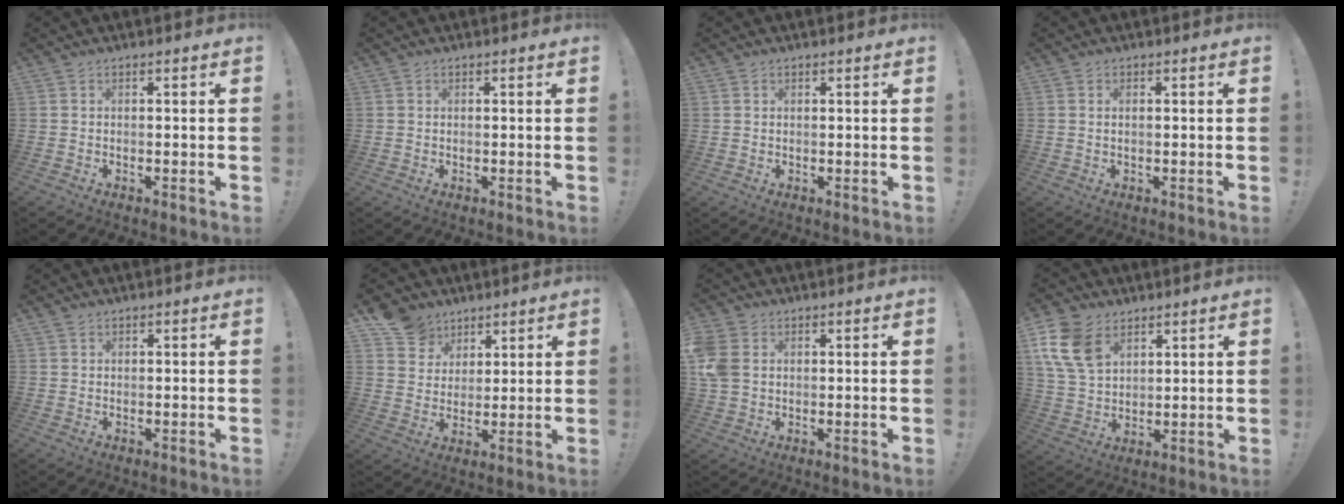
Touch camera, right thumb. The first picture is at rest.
{"total": 1.2, "force": [0.3, 1.2, -0.1], "torque": [0.010, -0.005, 0.002]}
{"total": 2.4, "force": [1.0, 2.2, 0.0], "torque": [0.003, -0.007, 0.017]}
{"total": 1.1, "force": [0.4, 0.2, 1.0], "torque": [-0.019, 0.001, 0.006]}
{"total": 0.6, "force": [0.4, 0.4, -0.1], "torque": [0.002, 0.000, 0.008]}
{"total": 9.9, "force": [6.2, 7.5, 1.9], "torque": [-0.031, -0.044, 0.125]}
{"total": 7.9, "force": [1.5, 6.1, 4.7], "torque": [-0.099, 0.002, 0.031]}
{"total": 13.5, "force": [6.9, 9.0, 7.3], "torque": [-0.148, -0.023, 0.137]}